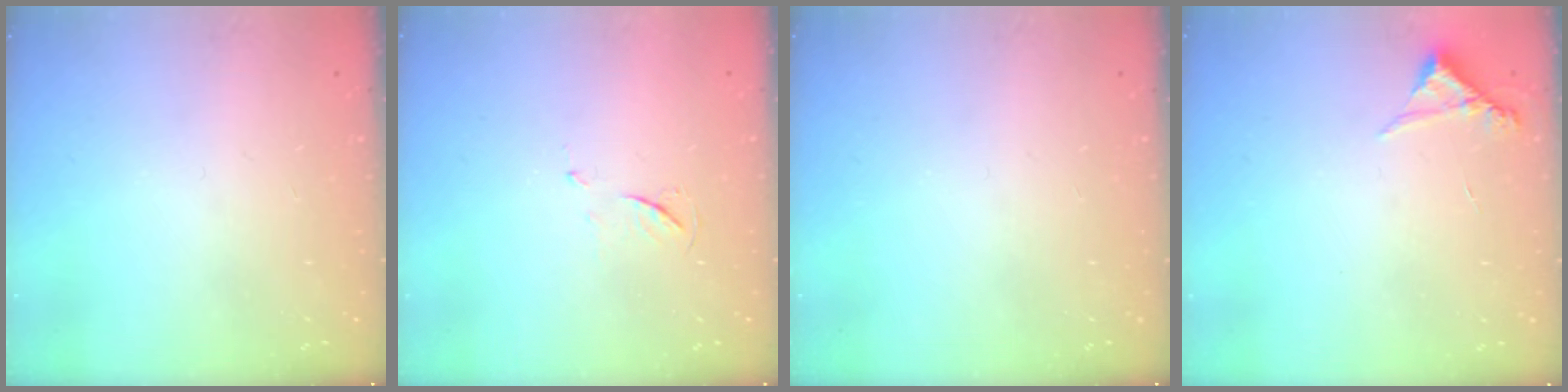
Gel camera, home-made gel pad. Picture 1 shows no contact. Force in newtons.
{"total": 4.9, "press": 4.9, "slide": 0.7}
{"total": 0.0}
{"total": 4.5, "press": 4.5, "slide": 0.3}